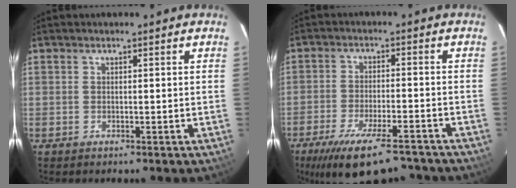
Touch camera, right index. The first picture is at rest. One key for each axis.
{"total": 16.6, "fx": -12.9, "fy": 4.7, "fz": 9.4, "tx": -0.181, "ty": -0.037, "tz": -0.195}